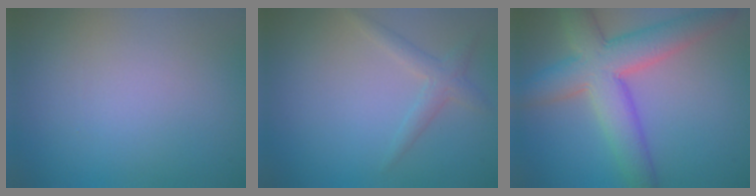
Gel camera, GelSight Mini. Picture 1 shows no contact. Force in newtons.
{"total": 1.8, "press": 1.8, "slide": 0.1}
{"total": 7.8, "press": 7.8, "slide": 0.3}